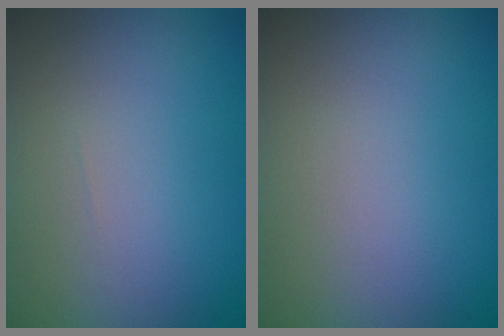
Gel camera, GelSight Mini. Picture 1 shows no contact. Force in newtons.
{"total": 0.0}